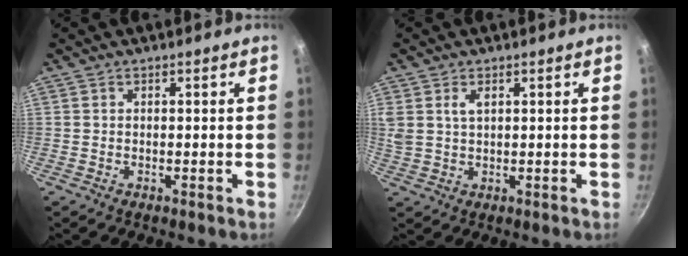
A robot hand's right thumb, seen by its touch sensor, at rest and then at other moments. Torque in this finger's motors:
{"motor_torque": [0.76, 0.75, 0.88, 0.37, -0.02]}